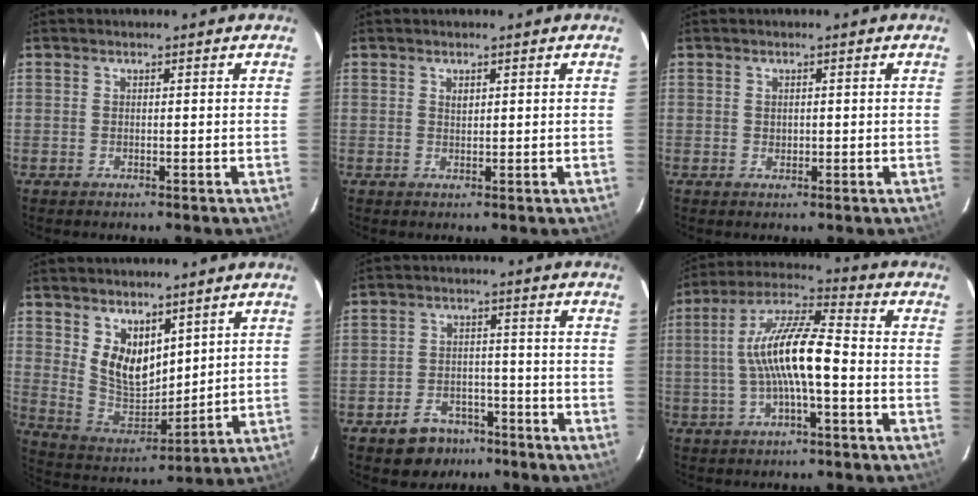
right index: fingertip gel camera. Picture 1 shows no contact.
{"total": 1.1, "force": [0.5, 0.7, 0.7], "torque": [-0.010, 0.003, 0.010]}
{"total": 1.1, "force": [0.2, 1.0, 0.5], "torque": [-0.006, 0.002, 0.005]}
{"total": 10.5, "force": [5.4, 6.4, 6.3], "torque": [-0.108, -0.009, 0.120]}
{"total": 8.0, "force": [-5.7, 5.0, 2.3], "torque": [-0.066, 0.021, -0.073]}
{"total": 12.6, "force": [-1.9, 2.7, 12.2], "torque": [-0.234, 0.017, -0.037]}